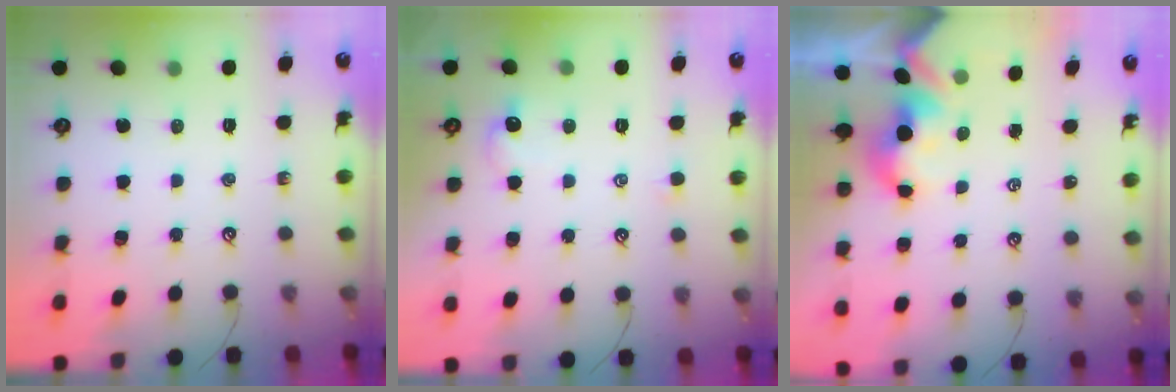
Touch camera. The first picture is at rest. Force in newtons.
{"total": 1.6, "press": 1.5, "slide": 0.4}
{"total": 2.4, "press": 2.4, "slide": 0.2}